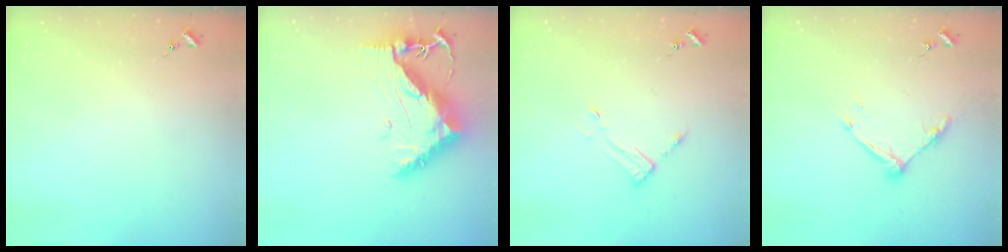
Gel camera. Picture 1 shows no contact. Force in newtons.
{"total": 13.2, "press": 13.2, "slide": 1.2}
{"total": 3.0, "press": 3.0, "slide": 0.3}
{"total": 9.0, "press": 9.0, "slide": 0.7}